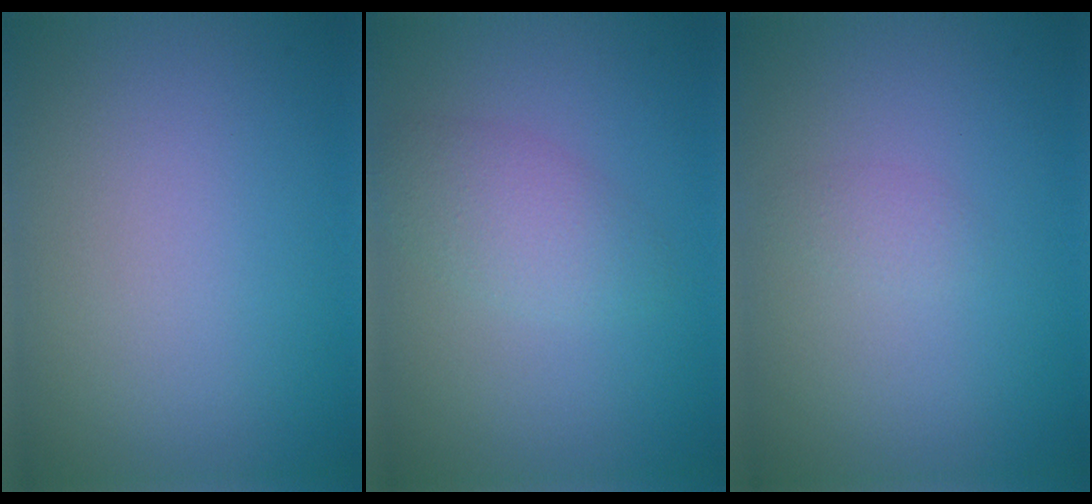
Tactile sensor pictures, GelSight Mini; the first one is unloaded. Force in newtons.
{"total": 2.7, "press": 2.7, "slide": 0.1}
{"total": 0.8, "press": 0.8, "slide": 0.0}